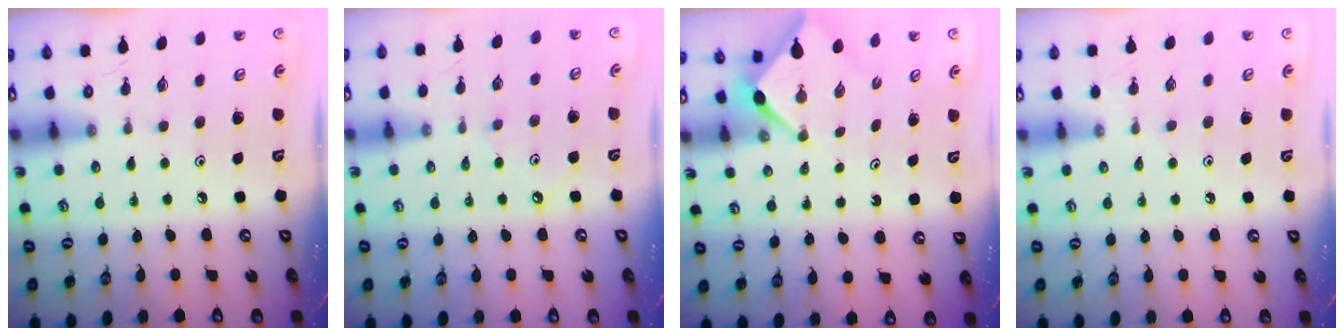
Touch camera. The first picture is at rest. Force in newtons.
{"total": 1.0, "press": 0.9, "slide": 0.2}
{"total": 2.4, "press": 2.4, "slide": 0.2}
{"total": 1.8, "press": 1.7, "slide": 0.4}